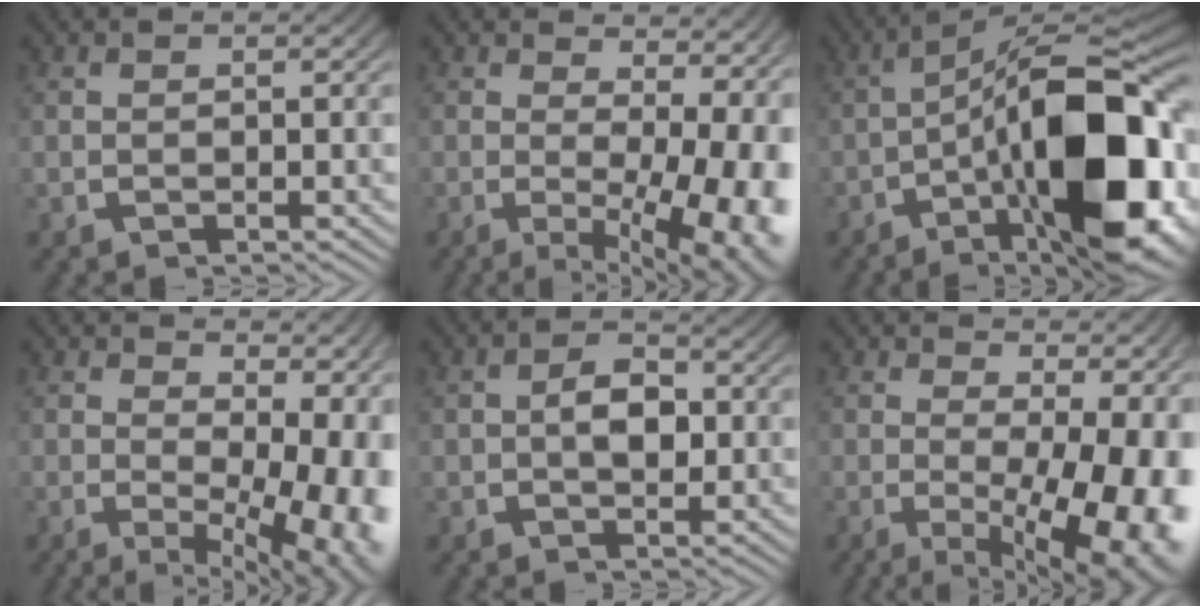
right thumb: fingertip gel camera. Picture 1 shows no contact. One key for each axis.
{"total": 10.3, "fx": -1.5, "fy": 5.1, "fz": 8.8, "tx": -0.125, "ty": -0.040, "tz": -0.006}
{"total": 19.0, "fx": -4.5, "fy": 8.7, "fz": 16.2, "tx": -0.251, "ty": -0.036, "tz": -0.058}
{"total": 10.4, "fx": -1.3, "fy": 5.5, "fz": 8.8, "tx": -0.131, "ty": -0.036, "tz": -0.002}
{"total": 3.3, "fx": -0.6, "fy": 2.0, "fz": 2.6, "tx": -0.048, "ty": -0.006, "tz": -0.006}
{"total": 12.6, "fx": -2.4, "fy": 6.4, "fz": 10.5, "tx": -0.148, "ty": -0.046, "tz": -0.014}